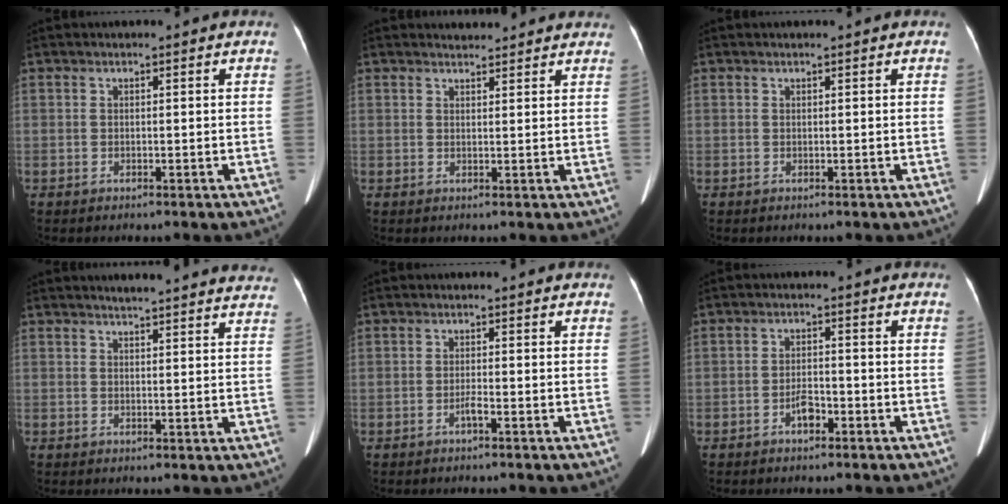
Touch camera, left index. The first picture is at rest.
{"total": 4.5, "force": [4.3, 1.2, 0.7], "torque": [-0.008, 0.017, 0.045]}
{"total": 0.0}
{"total": 15.2, "force": [14.4, 1.4, 4.7], "torque": [-0.049, -0.016, 0.157]}
{"total": 1.2, "force": [-0.8, -0.1, 0.9], "torque": [-0.021, 0.000, -0.015]}
{"total": 2.8, "force": [-1.7, 1.2, 1.9], "torque": [-0.035, 0.004, -0.031]}